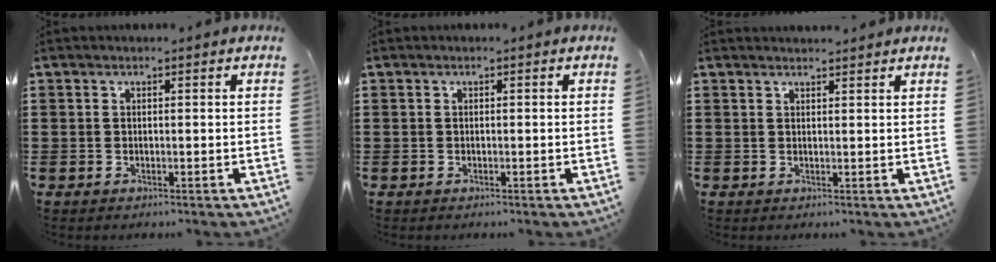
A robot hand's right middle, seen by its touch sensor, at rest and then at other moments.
{"total": 0.0}
{"total": 1.4, "force": [1.4, -0.2, 0.2], "torque": [-0.007, -0.004, 0.028]}